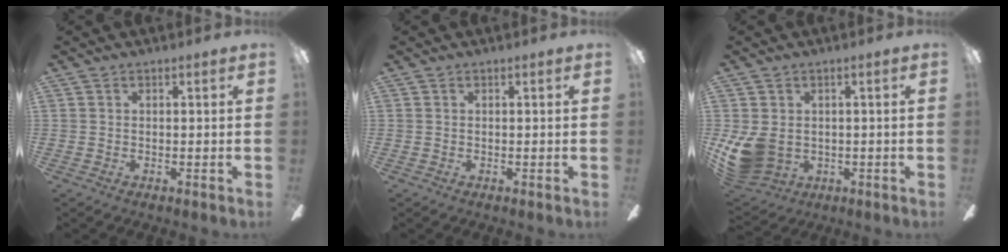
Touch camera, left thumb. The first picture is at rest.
{"total": 0.0}
{"total": 9.5, "force": [-1.2, 7.6, 5.6], "torque": [-0.133, 0.004, -0.018]}